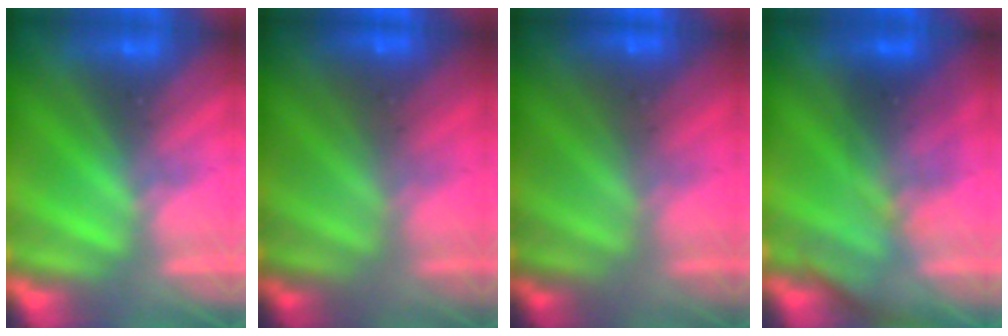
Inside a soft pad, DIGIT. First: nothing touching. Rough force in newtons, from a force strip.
{"total": 2.4}
{"total": 2.4}
{"total": 2.8}